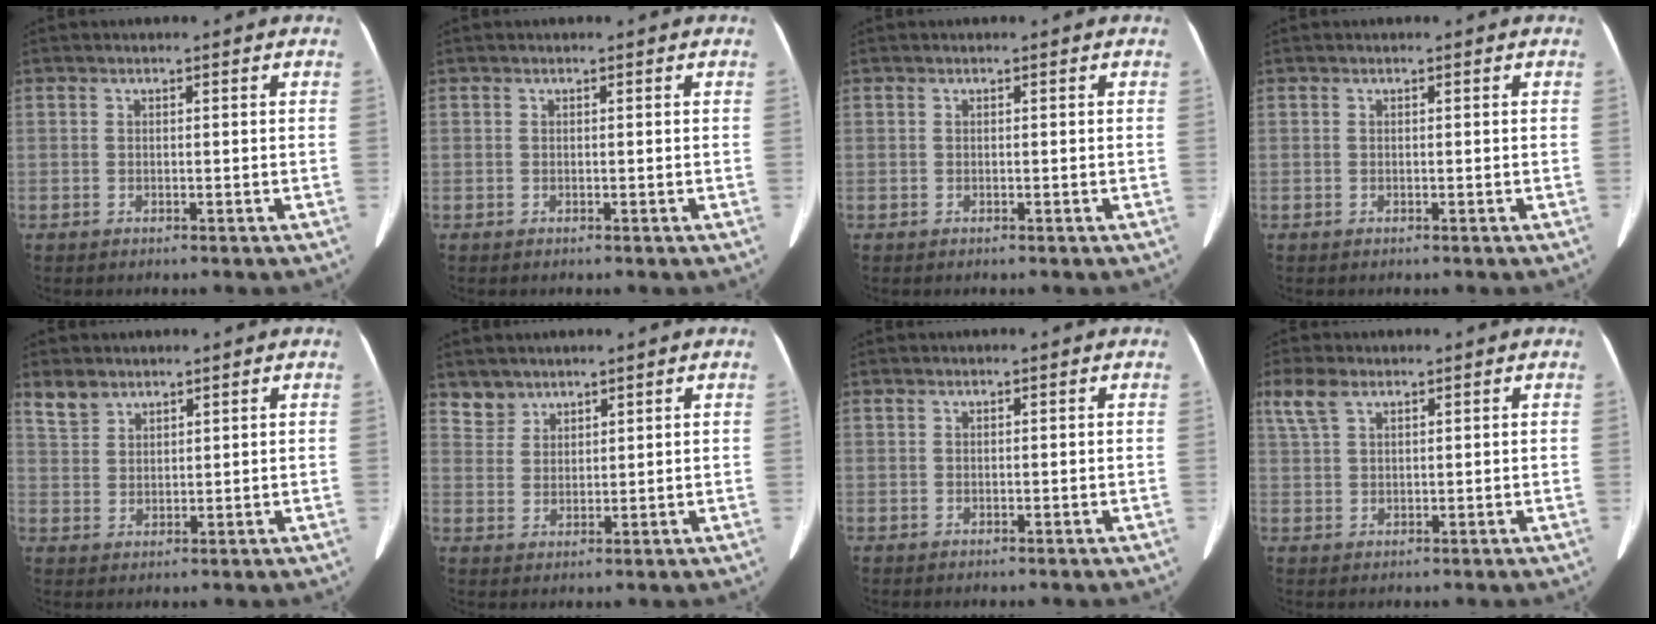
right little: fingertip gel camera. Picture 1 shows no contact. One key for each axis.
{"total": 0.0}
{"total": 0.0}
{"total": 0.0}
{"total": 3.8, "fx": 3.1, "fy": 1.8, "fz": 1.0, "tx": -0.023, "ty": 0.012, "tz": 0.068}
{"total": 3.3, "fx": 2.8, "fy": 1.7, "fz": -0.3, "tx": 0.012, "ty": 0.008, "tz": 0.053}
{"total": 0.0}
{"total": 4.0, "fx": 2.7, "fy": 1.8, "fz": 2.4, "tx": -0.064, "ty": 0.019, "tz": 0.062}